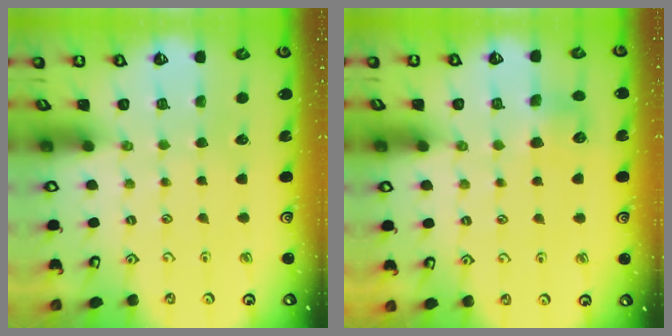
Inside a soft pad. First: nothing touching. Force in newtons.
{"total": 5.7, "press": 5.7, "slide": 0.5}